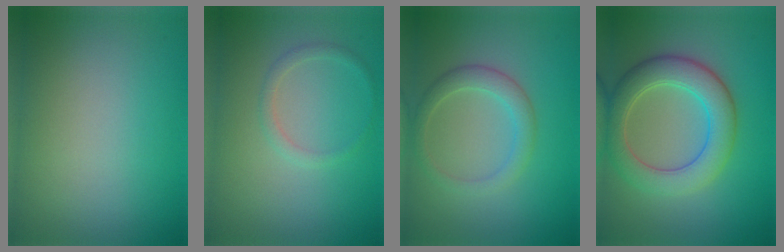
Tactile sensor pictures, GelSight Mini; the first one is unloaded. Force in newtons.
{"total": 1.2, "press": 1.2, "slide": 0.2}
{"total": 2.5, "press": 2.5, "slide": 0.0}
{"total": 6.0, "press": 6.0, "slide": 0.3}